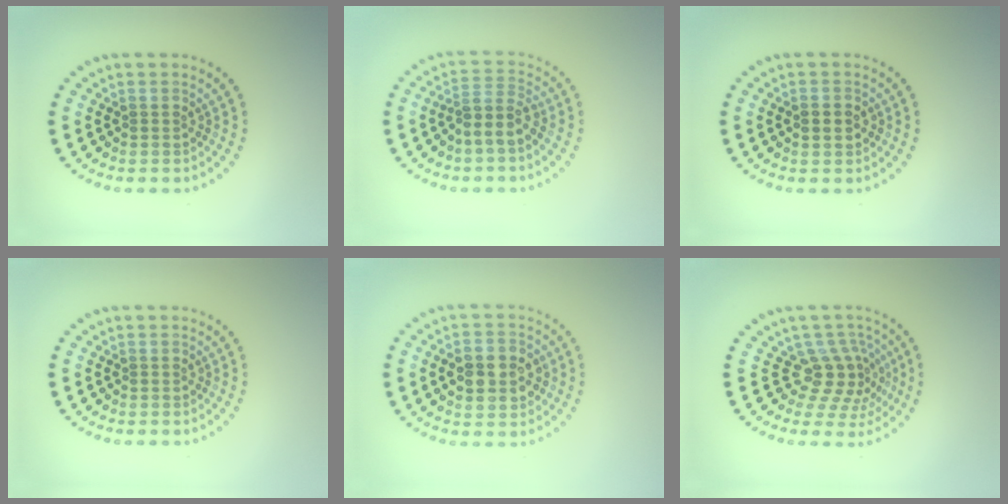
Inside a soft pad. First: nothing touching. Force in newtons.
{"total": 2.7, "press": 2.1, "slide": 1.7}
{"total": 2.2, "press": 2.2, "slide": 0.2}
{"total": 0.0}
{"total": 4.3, "press": 4.3, "slide": 0.4}
{"total": 3.9, "press": 2.9, "slide": 2.7}